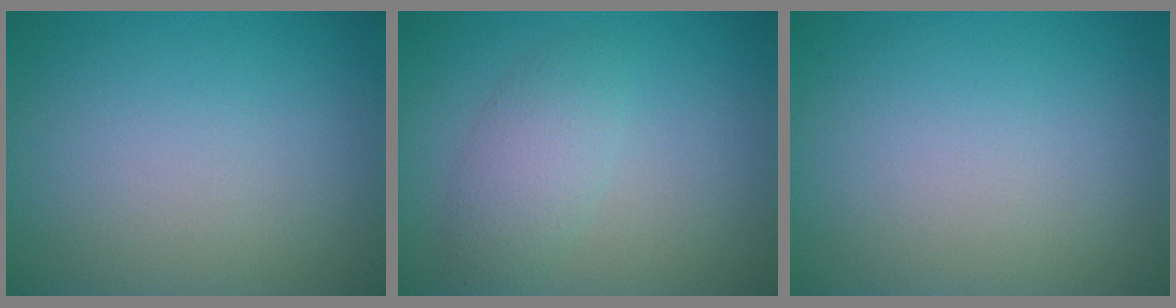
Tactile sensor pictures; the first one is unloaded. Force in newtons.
{"total": 2.9, "press": 2.9, "slide": 0.0}
{"total": 0.0}